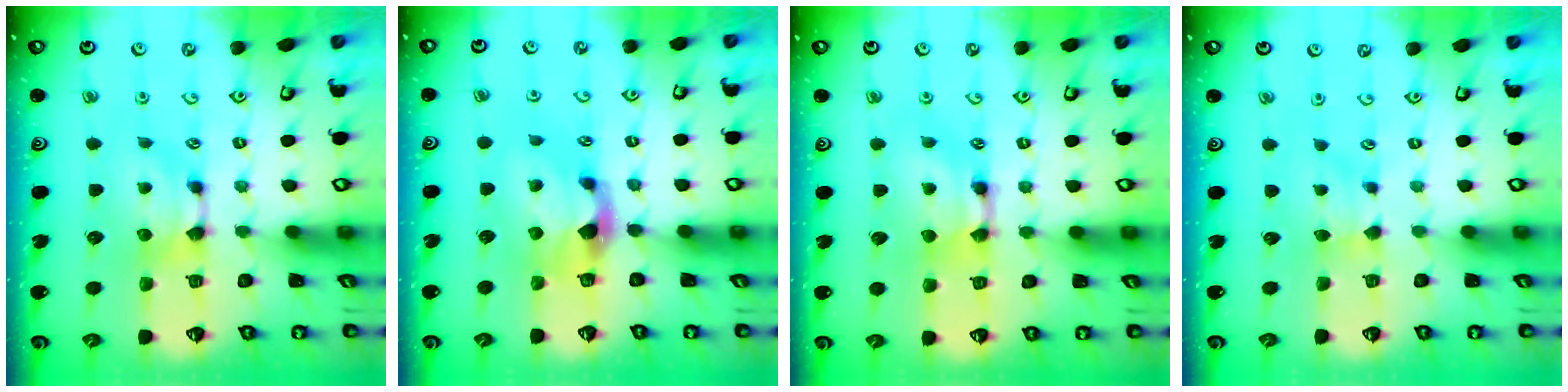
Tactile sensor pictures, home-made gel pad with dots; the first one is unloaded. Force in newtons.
{"total": 2.2, "press": 1.9, "slide": 1.2}
{"total": 1.7, "press": 1.7, "slide": 0.1}
{"total": 1.8, "press": 1.6, "slide": 0.7}